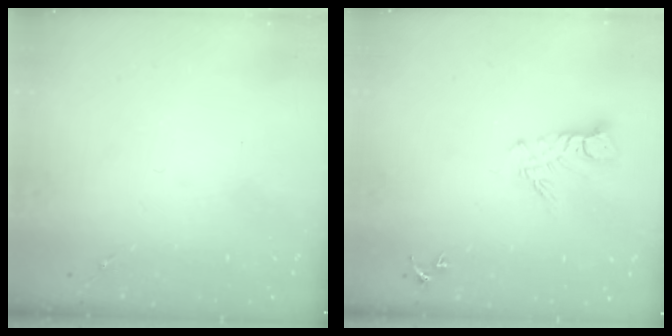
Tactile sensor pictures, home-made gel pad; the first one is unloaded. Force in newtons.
{"total": 7.7, "press": 7.7, "slide": 0.7}